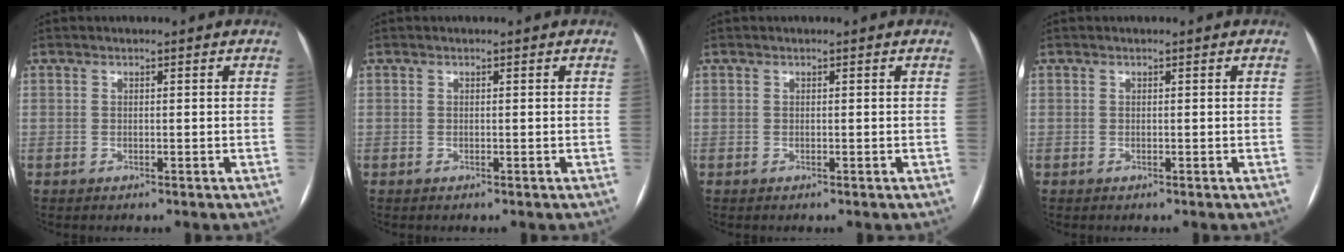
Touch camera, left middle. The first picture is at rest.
{"total": 0.0}
{"total": 0.0}
{"total": 0.0}